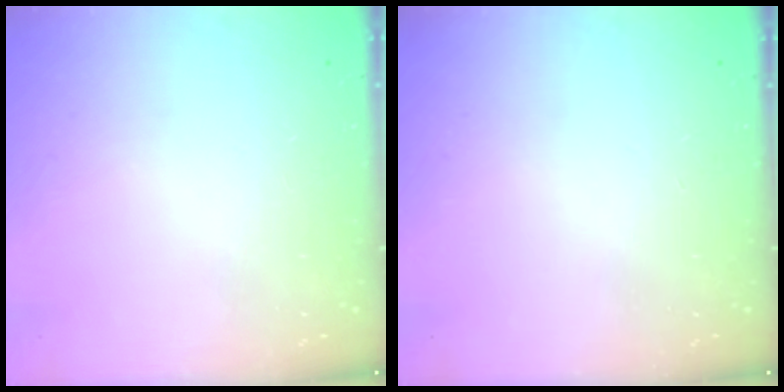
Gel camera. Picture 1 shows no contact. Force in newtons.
{"total": 0.0}